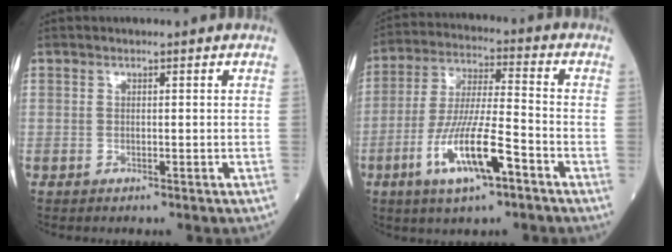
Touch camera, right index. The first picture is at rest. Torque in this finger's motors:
{"motor_torque": [0.44, -0.40, 0.36, 0.21]}